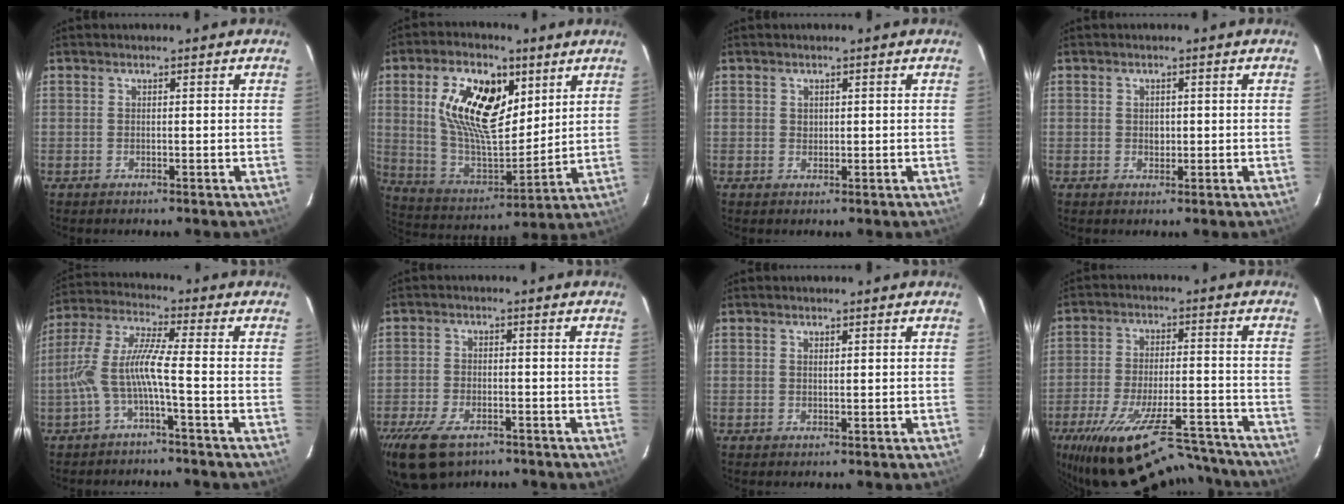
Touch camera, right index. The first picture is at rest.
{"total": 18.4, "force": [6.6, 9.9, 14.1], "torque": [-0.273, 0.011, 0.129]}
{"total": 0.9, "force": [0.3, 0.9, 0.1], "torque": [0.002, 0.003, 0.005]}
{"total": 1.4, "force": [0.0, 1.3, 0.6], "torque": [-0.009, 0.003, 0.000]}
{"total": 8.0, "force": [-3.0, 0.0, 7.4], "torque": [-0.174, 0.010, -0.057]}
{"total": 10.6, "force": [-7.1, 5.4, 5.8], "torque": [-0.146, -0.020, -0.125]}
{"total": 0.6, "force": [0.3, 0.3, 0.3], "torque": [-0.007, 0.002, 0.006]}
{"total": 24.7, "force": [-20.6, 6.7, 11.9], "torque": [-0.222, -0.027, -0.297]}